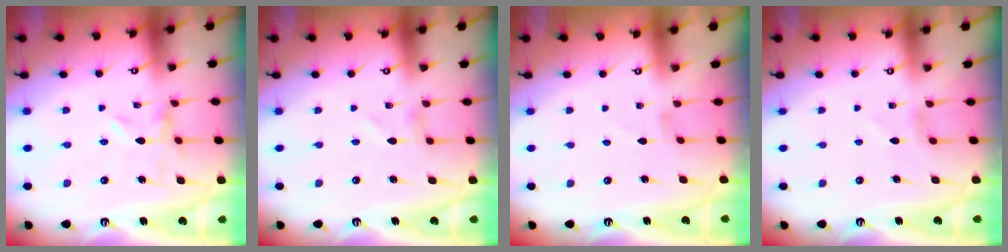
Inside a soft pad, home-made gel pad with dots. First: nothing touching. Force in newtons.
{"total": 1.0, "press": 1.0, "slide": 0.1}
{"total": 0.0}
{"total": 1.5, "press": 1.4, "slide": 0.3}